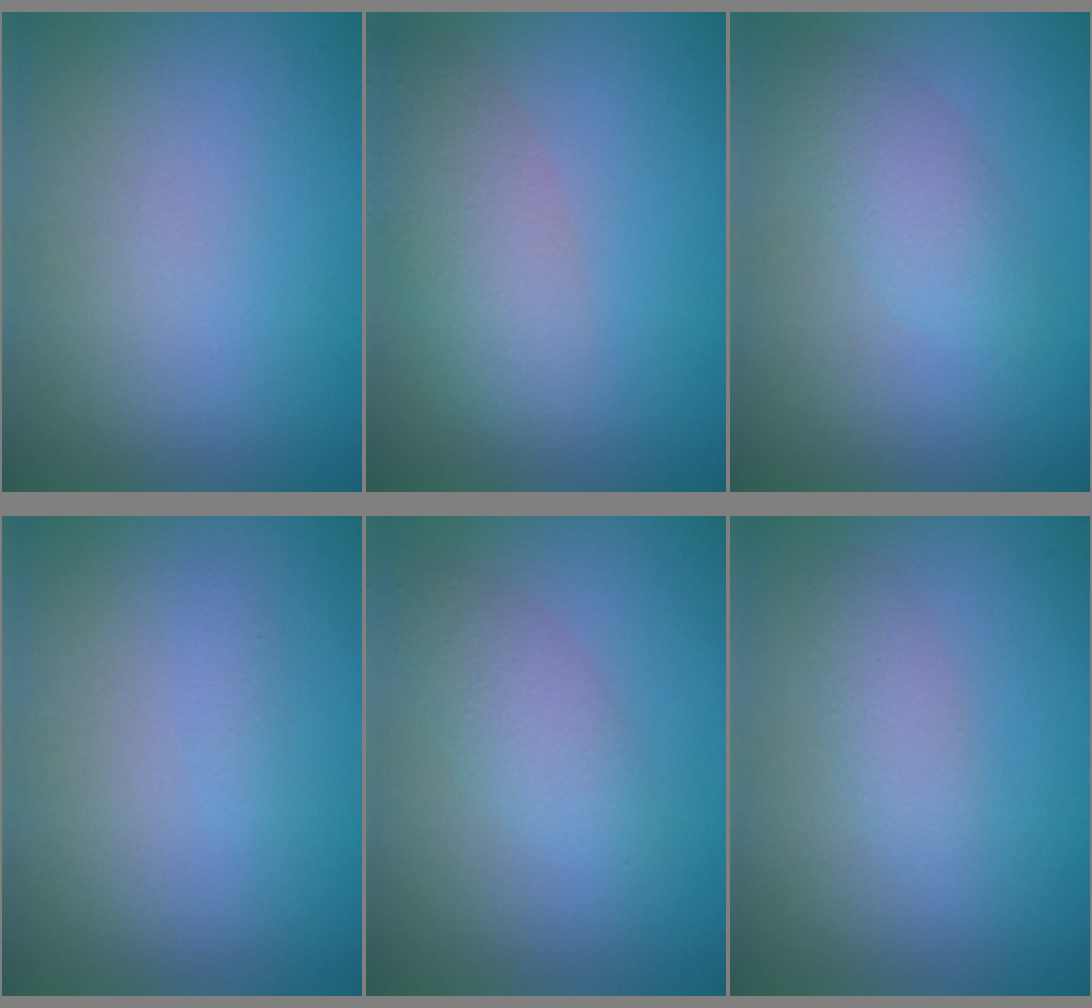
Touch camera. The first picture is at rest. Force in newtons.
{"total": 3.8, "press": 3.8, "slide": 0.2}
{"total": 2.5, "press": 2.5, "slide": 0.0}
{"total": 0.6, "press": 0.6, "slide": 0.0}
{"total": 2.4, "press": 2.4, "slide": 0.0}
{"total": 1.5, "press": 1.5, "slide": 0.1}